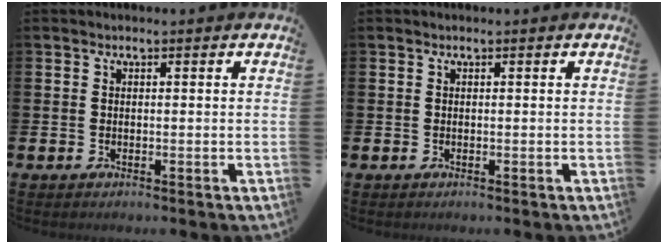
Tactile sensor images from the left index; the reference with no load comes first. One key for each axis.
{"total": 0.0}